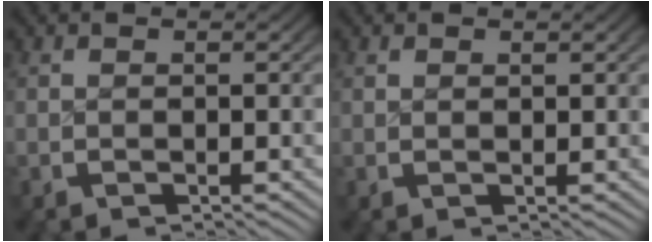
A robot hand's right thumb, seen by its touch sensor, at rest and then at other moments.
{"total": 0.5, "force": [0.5, 0.1, 0.1], "torque": [0.004, -0.002, 0.013]}